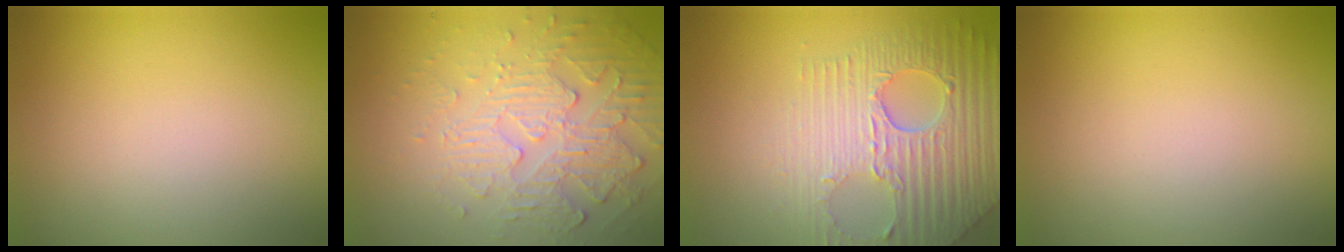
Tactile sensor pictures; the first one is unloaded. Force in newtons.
{"total": 6.0, "press": 3.7, "slide": 4.8}
{"total": 7.7, "press": 5.5, "slide": 5.4}
{"total": 0.0}